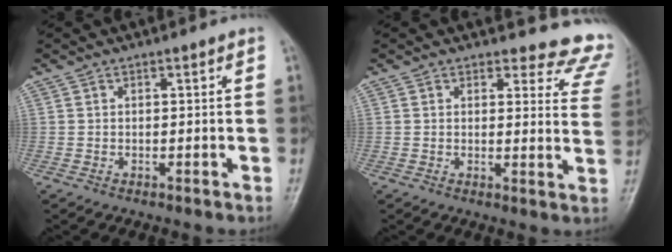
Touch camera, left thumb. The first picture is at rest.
{"total": 11.5, "force": [11.0, 3.1, 0.1], "torque": [0.055, -0.104, 0.084]}